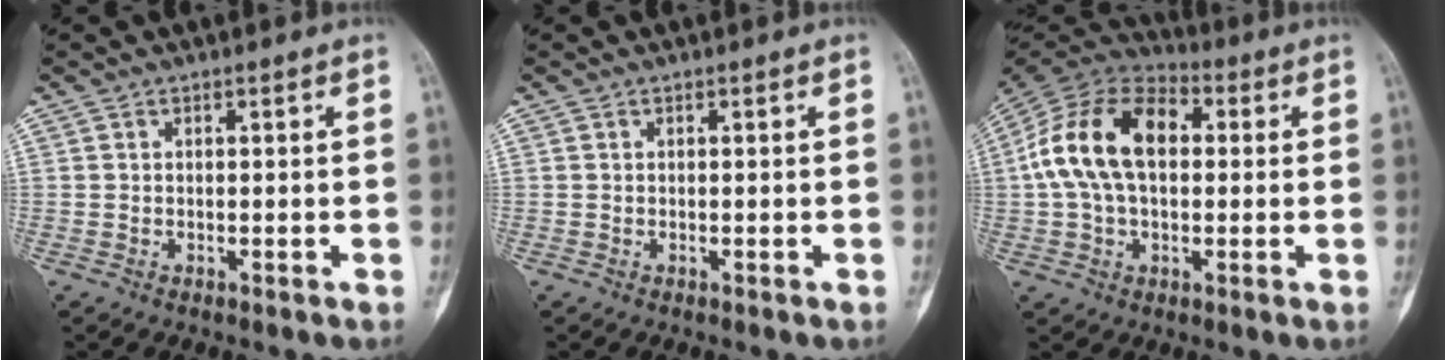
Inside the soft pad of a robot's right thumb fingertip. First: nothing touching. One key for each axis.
{"total": 0.0}
{"total": 18.0, "fx": 2.3, "fy": 11.2, "fz": 13.9, "tx": -0.255, "ty": 0.035, "tz": 0.033}